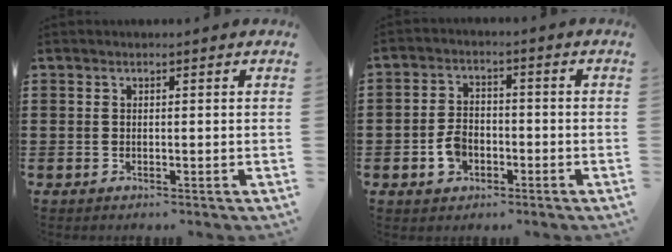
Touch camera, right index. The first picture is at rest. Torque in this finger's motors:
{"motor_torque": [1.20, 0.93, 0.13, 0.07]}